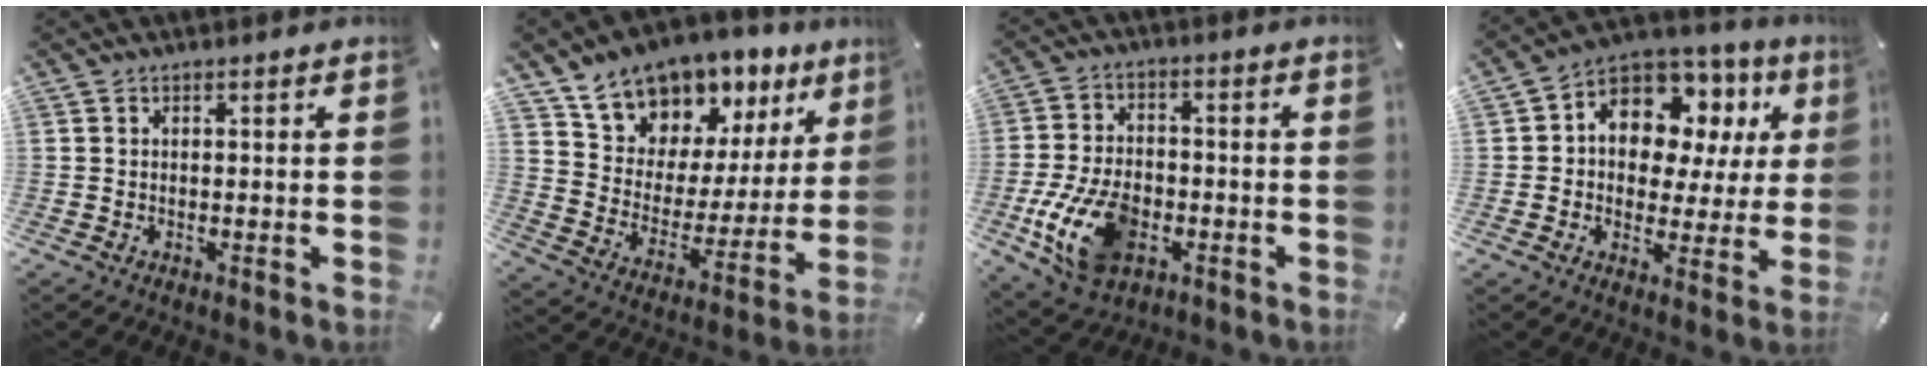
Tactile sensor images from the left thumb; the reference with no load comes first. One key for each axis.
{"total": 12.5, "fx": 10.6, "fy": 6.6, "fz": 0.8, "tx": -0.027, "ty": -0.108, "tz": 0.193}
{"total": 14.2, "fx": -4.4, "fy": 9.5, "fz": 9.5, "tx": -0.188, "ty": 0.006, "tz": -0.078}
{"total": 11.5, "fx": 4.8, "fy": 8.9, "fz": 5.5, "tx": -0.091, "ty": -0.039, "tz": 0.090}